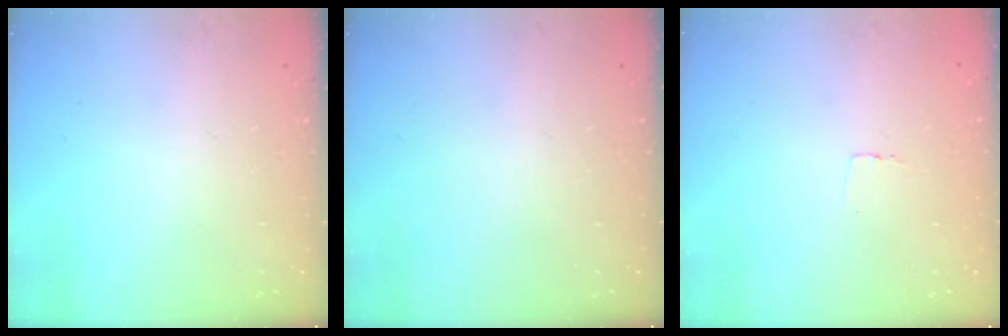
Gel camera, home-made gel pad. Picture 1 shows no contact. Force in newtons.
{"total": 0.0}
{"total": 2.3, "press": 2.3, "slide": 0.1}